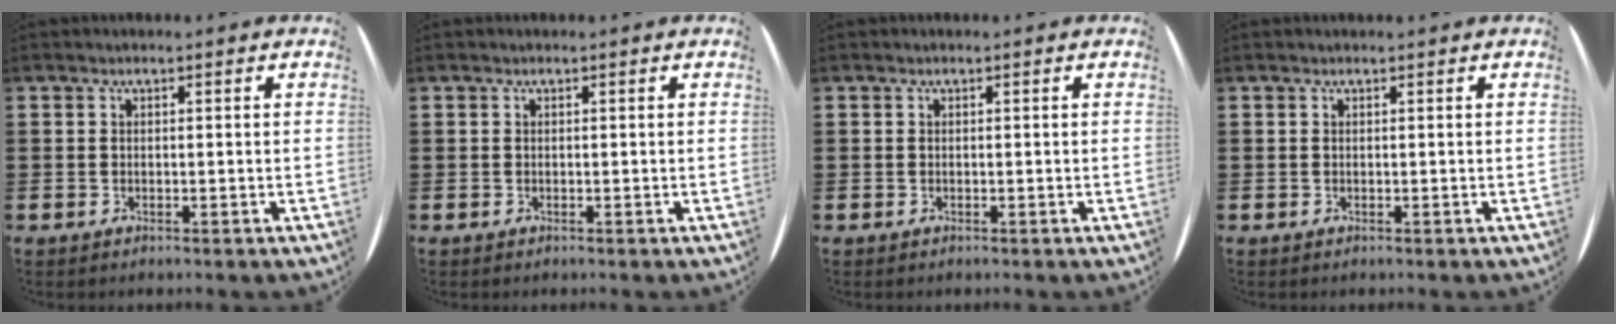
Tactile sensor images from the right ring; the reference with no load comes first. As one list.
[{"total": 0.0}, {"total": 0.0}, {"total": 0.0}]